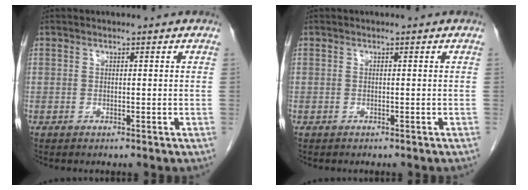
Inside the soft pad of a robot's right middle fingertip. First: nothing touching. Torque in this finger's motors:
{"motor_torque": [-0.09, -0.12, 0.05, 0.01]}